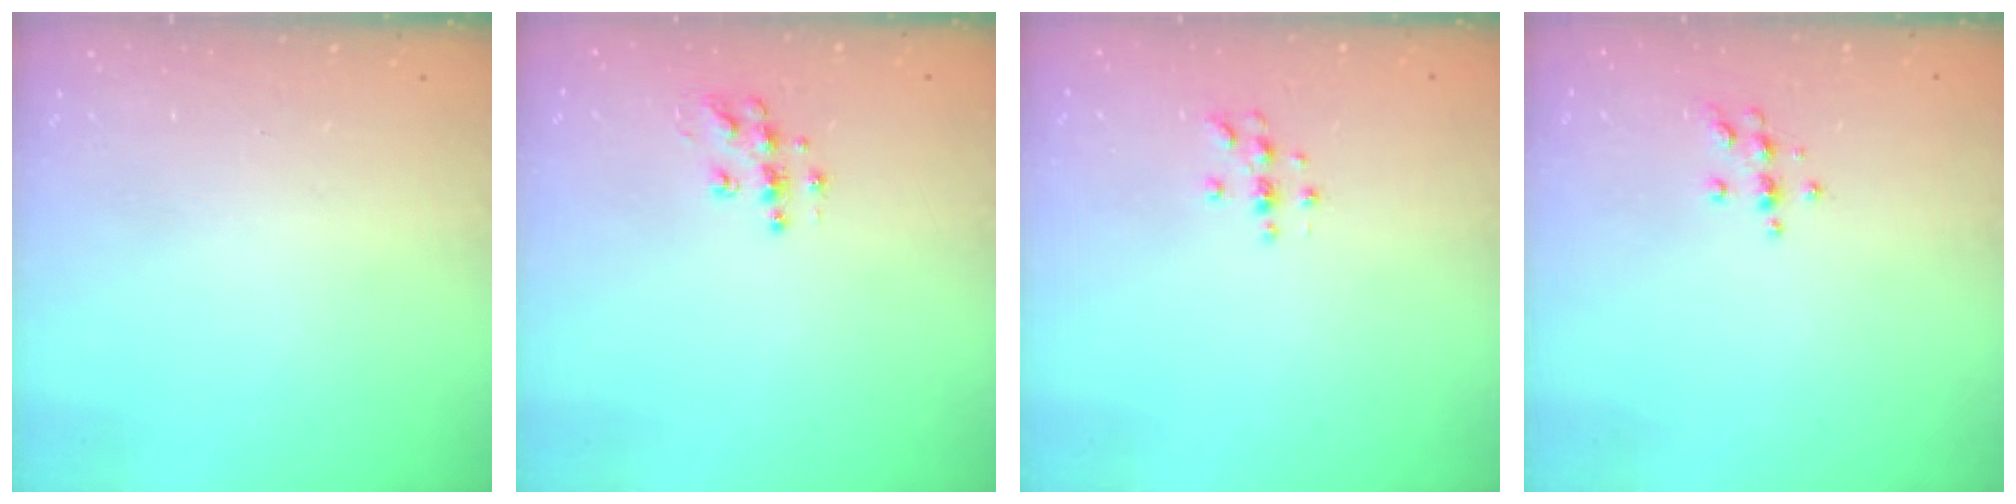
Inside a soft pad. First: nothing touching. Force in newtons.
{"total": 8.7, "press": 8.7, "slide": 0.5}
{"total": 3.4, "press": 3.4, "slide": 0.4}
{"total": 6.2, "press": 6.1, "slide": 1.3}